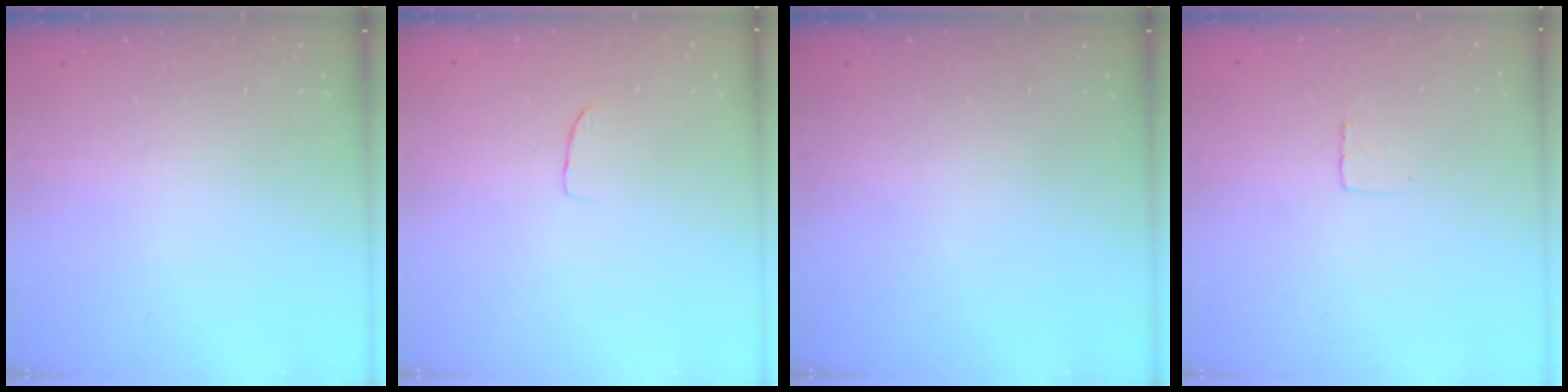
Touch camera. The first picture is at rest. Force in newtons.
{"total": 2.6, "press": 2.6, "slide": 0.2}
{"total": 0.0}
{"total": 3.0, "press": 3.0, "slide": 0.2}